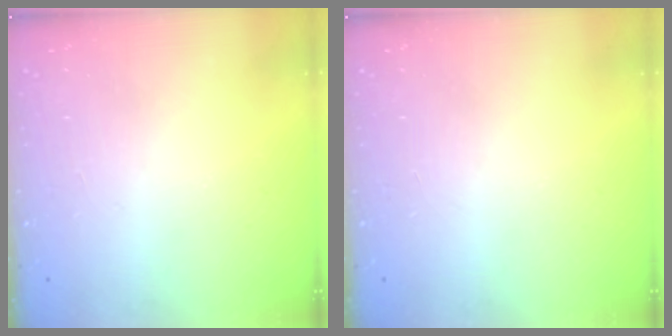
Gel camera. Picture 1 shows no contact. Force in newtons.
{"total": 0.0}